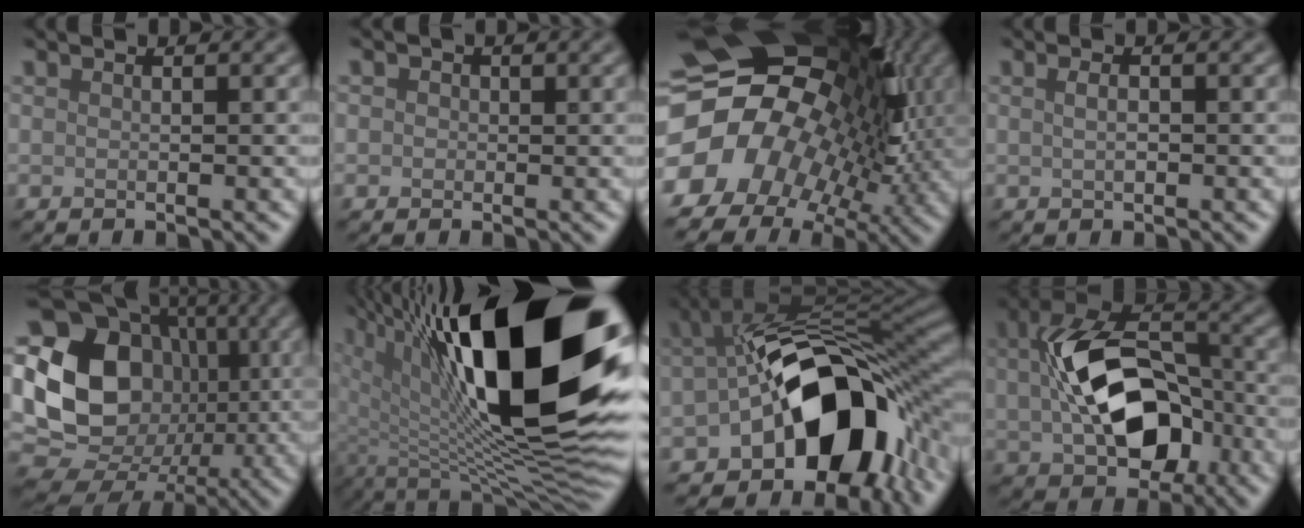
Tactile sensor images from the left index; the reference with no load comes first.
{"total": 1.4, "force": [0.4, 1.2, 0.5], "torque": [0.006, 0.004, -0.007]}
{"total": 21.1, "force": [-0.6, 17.7, 11.6], "torque": [-0.207, 0.003, -0.034]}
{"total": 1.1, "force": [0.1, 0.4, 1.0], "torque": [-0.020, 0.000, 0.004]}
{"total": 16.0, "force": [0.2, 13.4, 8.7], "torque": [-0.149, 0.006, -0.008]}
{"total": 20.6, "force": [6.0, 8.2, 17.9], "torque": [-0.269, 0.010, 0.106]}
{"total": 14.7, "force": [-3.9, 8.8, 11.1], "torque": [-0.146, -0.004, -0.066]}
{"total": 11.2, "force": [-0.5, 7.3, 8.6], "torque": [-0.153, -0.002, -0.002]}